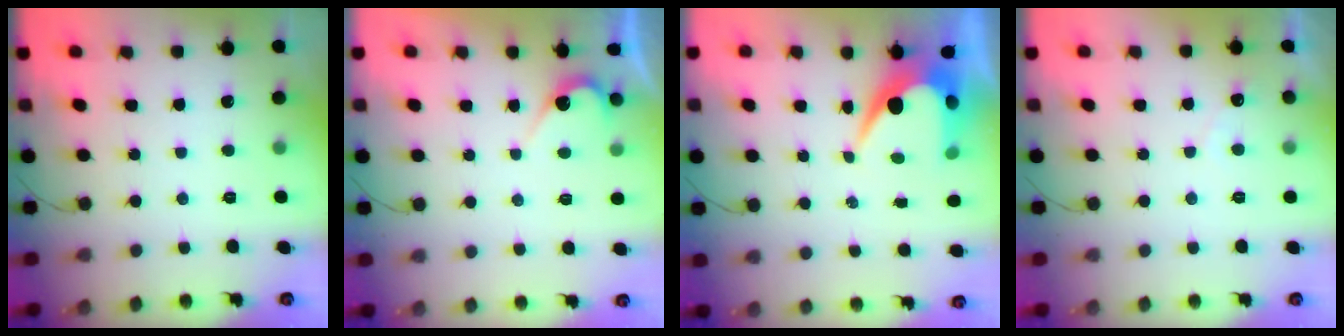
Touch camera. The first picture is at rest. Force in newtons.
{"total": 4.1, "press": 4.1, "slide": 0.3}
{"total": 8.2, "press": 8.1, "slide": 0.5}
{"total": 3.0, "press": 3.0, "slide": 0.1}